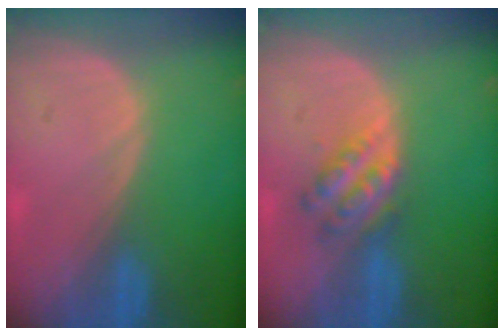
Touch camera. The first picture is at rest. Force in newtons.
{"total": 5.4, "press": 4.9, "slide": 2.2}